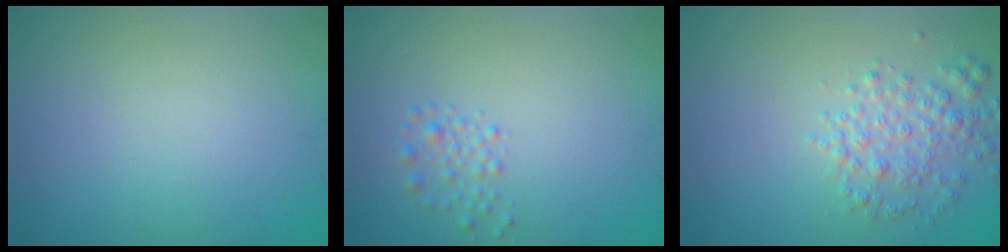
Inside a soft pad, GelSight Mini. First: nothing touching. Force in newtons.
{"total": 1.4, "press": 1.3, "slide": 0.1}
{"total": 2.9, "press": 2.9, "slide": 0.1}